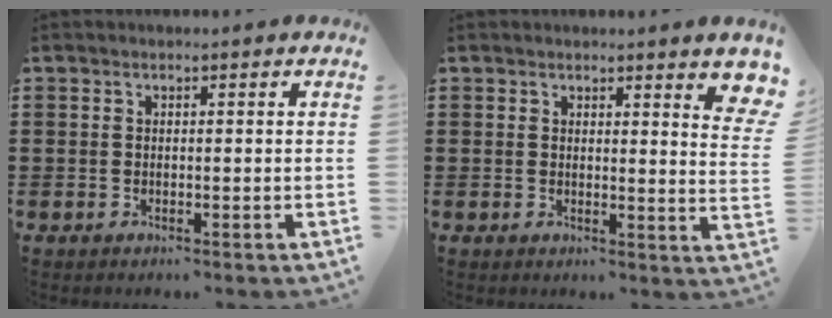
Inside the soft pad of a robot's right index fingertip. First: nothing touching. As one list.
[{"total": 2.9, "force": [2.4, 0.3, 1.6], "torque": [-0.026, -0.008, 0.039]}]